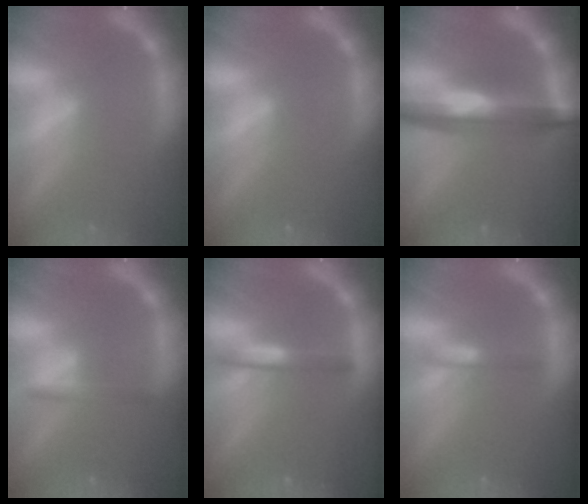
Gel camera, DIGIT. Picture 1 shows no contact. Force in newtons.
{"total": 0.0}
{"total": 7.5}
{"total": 1.9}
{"total": 2.4}
{"total": 1.4}